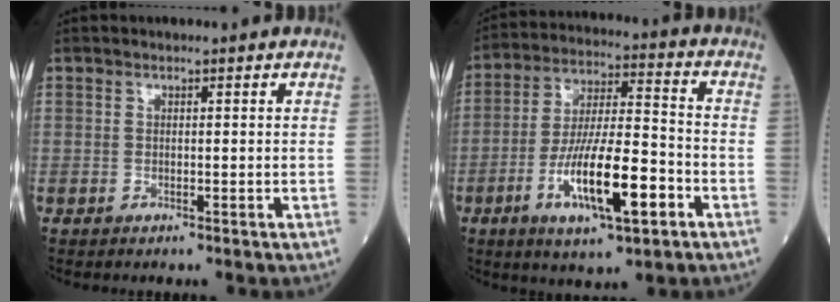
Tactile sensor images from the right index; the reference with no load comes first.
{"total": 14.3, "force": [-5.5, 2.8, 12.9], "torque": [-0.240, -0.005, -0.091]}